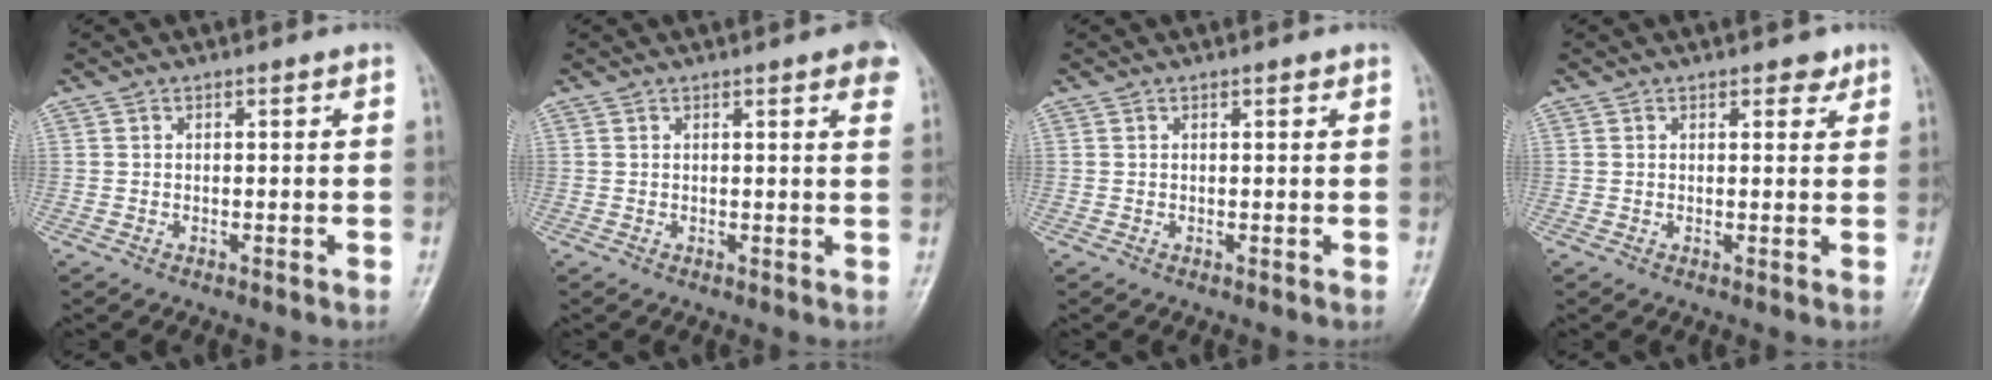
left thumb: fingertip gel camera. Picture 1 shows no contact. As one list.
[{"total": 4.3, "force": [2.4, 0.9, 3.5], "torque": [-0.029, -0.001, 0.022]}, {"total": 0.8, "force": [0.6, 0.3, 0.5], "torque": [-0.007, -0.002, 0.007]}, {"total": 2.3, "force": [1.6, 1.3, 1.1], "torque": [0.001, -0.007, 0.017]}]